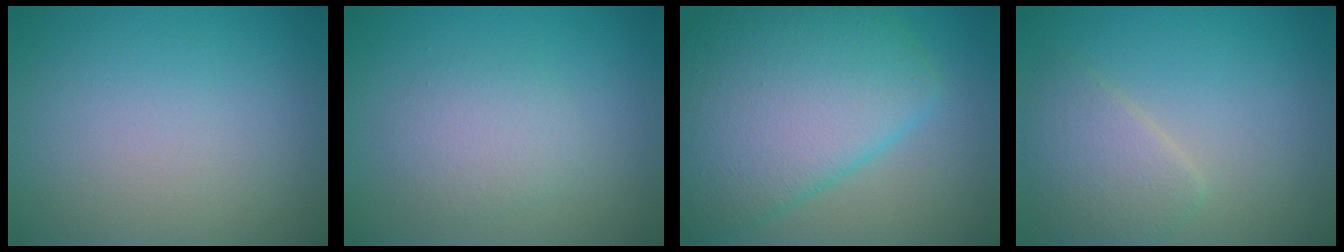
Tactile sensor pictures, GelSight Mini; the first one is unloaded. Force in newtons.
{"total": 2.4, "press": 2.4, "slide": 0.0}
{"total": 10.4, "press": 10.4, "slide": 0.3}
{"total": 3.2, "press": 3.2, "slide": 0.1}